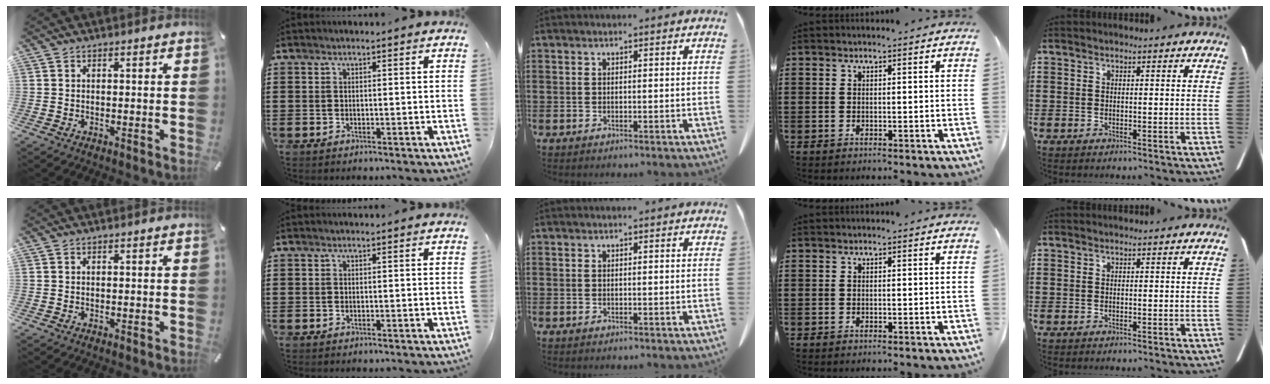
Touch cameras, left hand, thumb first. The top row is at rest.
{}